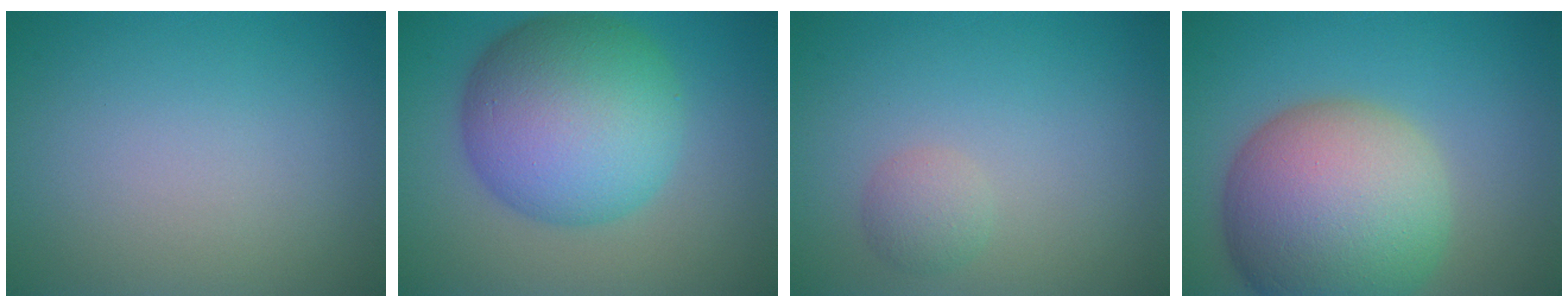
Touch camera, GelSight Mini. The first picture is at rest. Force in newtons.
{"total": 11.7, "press": 11.7, "slide": 0.1}
{"total": 1.6, "press": 1.6, "slide": 0.0}
{"total": 13.3, "press": 13.2, "slide": 0.8}